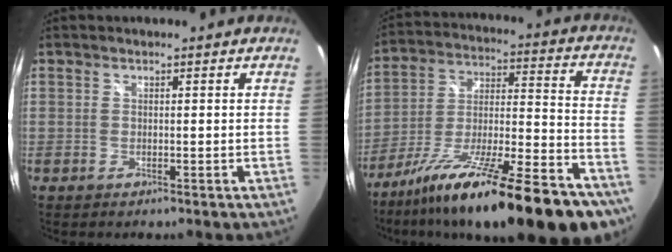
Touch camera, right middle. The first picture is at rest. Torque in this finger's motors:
{"motor_torque": [1.12, -1.02, 1.06, 0.21]}